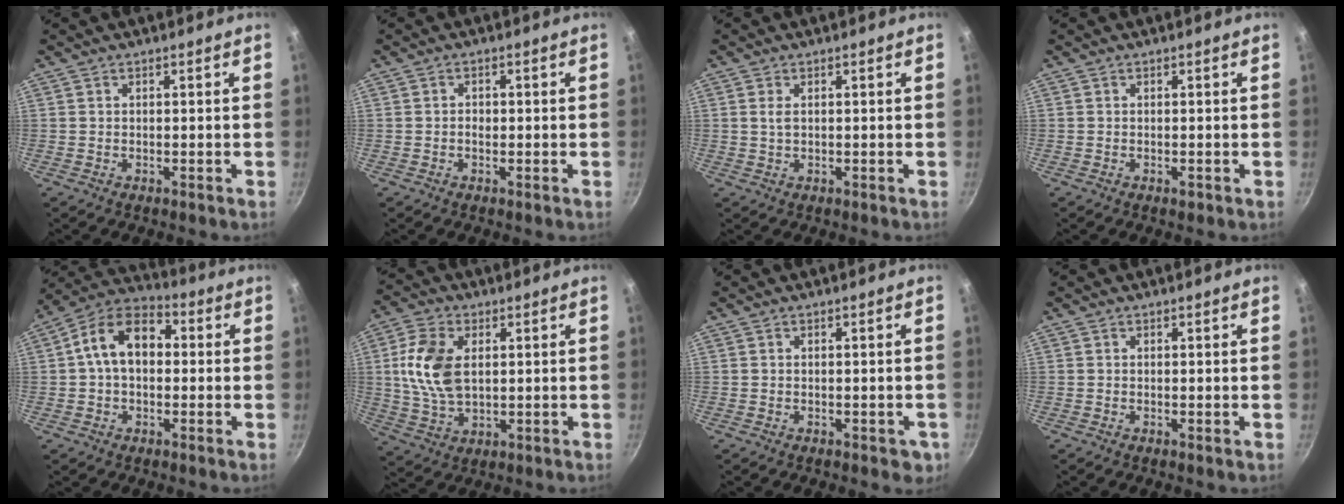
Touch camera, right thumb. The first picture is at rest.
{"total": 1.3, "force": [-0.2, 1.0, 0.8], "torque": [-0.012, 0.004, -0.004]}
{"total": 1.8, "force": [0.5, 1.0, 1.4], "torque": [-0.026, -0.001, 0.009]}
{"total": 0.8, "force": [-0.4, 0.3, 0.6], "torque": [-0.010, 0.001, -0.006]}
{"total": 12.4, "force": [1.2, 8.5, 9.0], "torque": [-0.119, 0.035, 0.001]}
{"total": 12.0, "force": [2.1, 7.4, 9.2], "torque": [-0.171, -0.005, 0.041]}
{"total": 2.8, "force": [-1.0, 1.7, 2.0], "torque": [-0.012, 0.005, -0.008]}
{"total": 0.0}